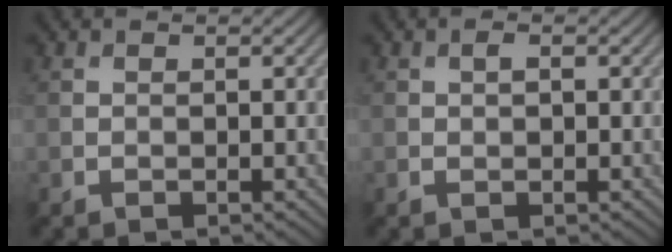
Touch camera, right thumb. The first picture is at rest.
{"total": 1.2, "force": [0.2, 0.6, 1.0], "torque": [-0.017, 0.000, 0.004]}